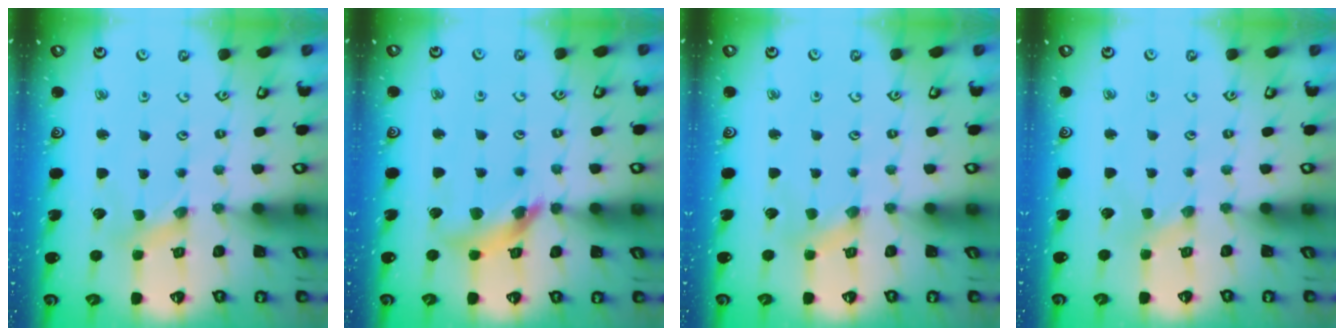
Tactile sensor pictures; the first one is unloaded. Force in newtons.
{"total": 12.4, "press": 12.3, "slide": 1.6}
{"total": 1.3, "press": 1.3, "slide": 0.3}
{"total": 0.0}